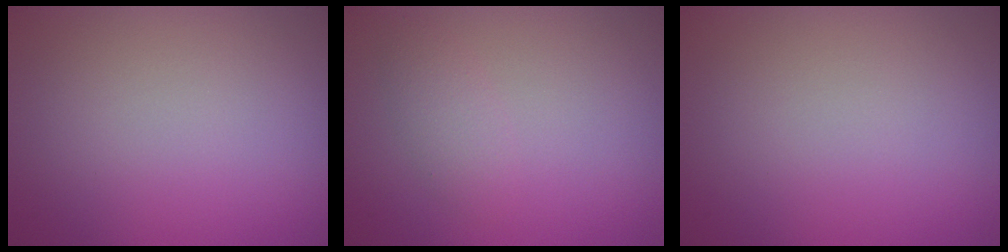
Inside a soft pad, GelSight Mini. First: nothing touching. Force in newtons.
{"total": 1.6, "press": 1.6, "slide": 0.1}
{"total": 0.0}